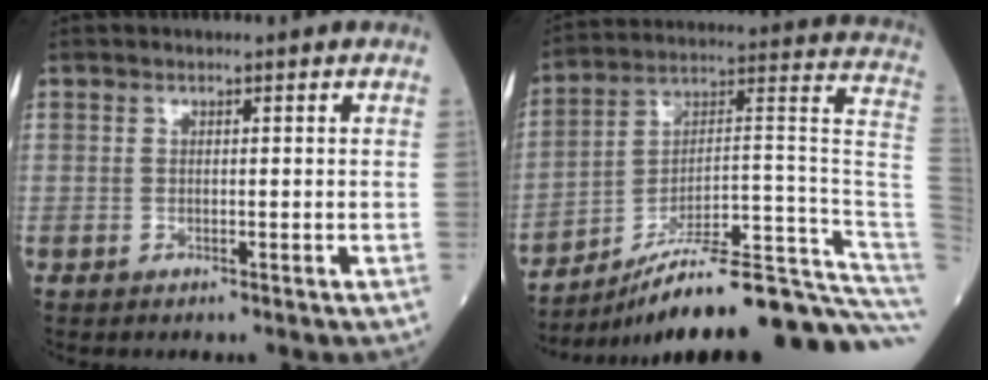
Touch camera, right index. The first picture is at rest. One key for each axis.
{"total": 27.1, "fx": -21.7, "fy": 0.7, "fz": 16.2, "tx": -0.126, "ty": 0.039, "tz": -0.321}